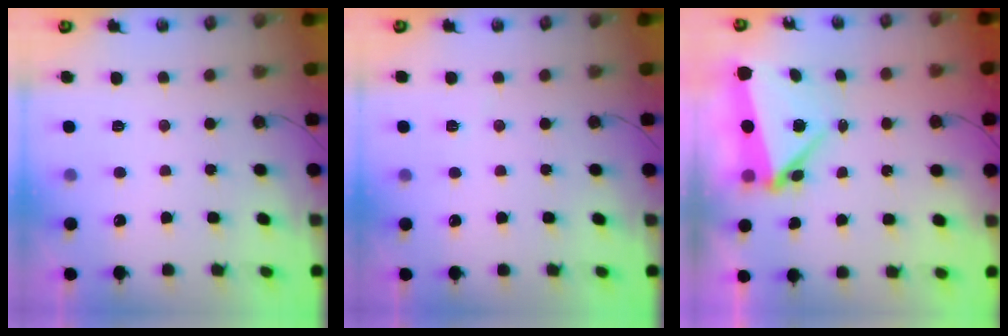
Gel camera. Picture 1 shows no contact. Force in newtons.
{"total": 2.9, "press": 1.5, "slide": 2.5}
{"total": 6.8, "press": 6.7, "slide": 1.3}